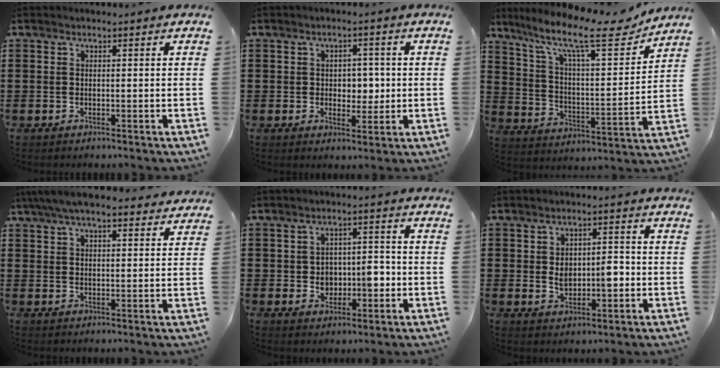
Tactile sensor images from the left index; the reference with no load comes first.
{"total": 3.7, "force": [0.2, 2.7, 2.5], "torque": [-0.041, 0.000, -0.004]}
{"total": 13.8, "force": [10.5, 2.6, 8.6], "torque": [-0.180, -0.060, 0.170]}
{"total": 6.2, "force": [5.2, 1.3, 3.1], "torque": [-0.073, -0.005, 0.097]}
{"total": 5.1, "force": [-0.7, 3.9, 3.2], "torque": [-0.055, 0.001, -0.020]}
{"total": 5.3, "force": [-0.3, 3.0, 4.4], "torque": [-0.062, -0.002, -0.013]}